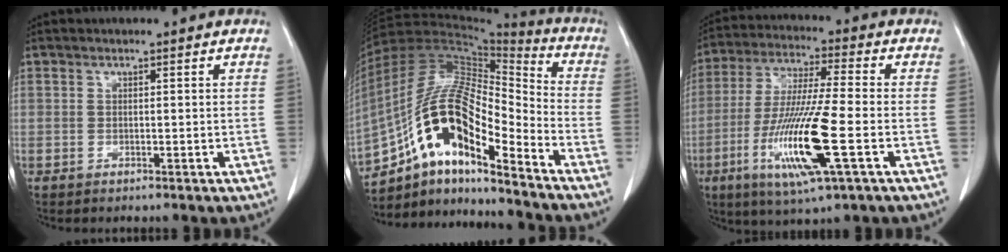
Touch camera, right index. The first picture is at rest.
{"total": 17.8, "force": [-10.2, 4.6, 13.8], "torque": [-0.264, 0.033, -0.177]}
{"total": 15.3, "force": [-4.7, 0.4, 14.6], "torque": [-0.296, -0.022, -0.088]}